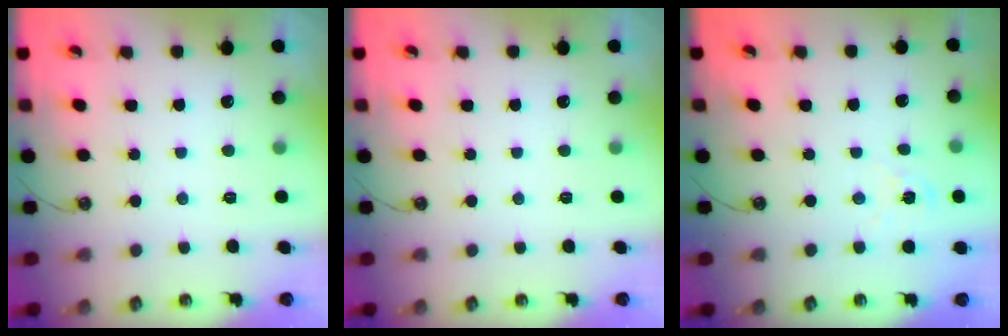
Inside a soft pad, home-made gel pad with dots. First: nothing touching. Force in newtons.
{"total": 0.0}
{"total": 4.3, "press": 4.3, "slide": 0.4}